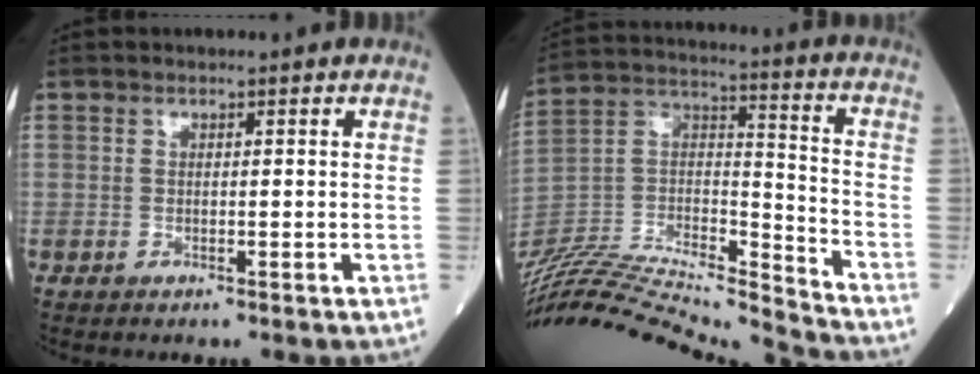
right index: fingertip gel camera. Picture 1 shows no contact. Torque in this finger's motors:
{"motor_torque": [-0.15, -0.52, -0.82, -0.21]}